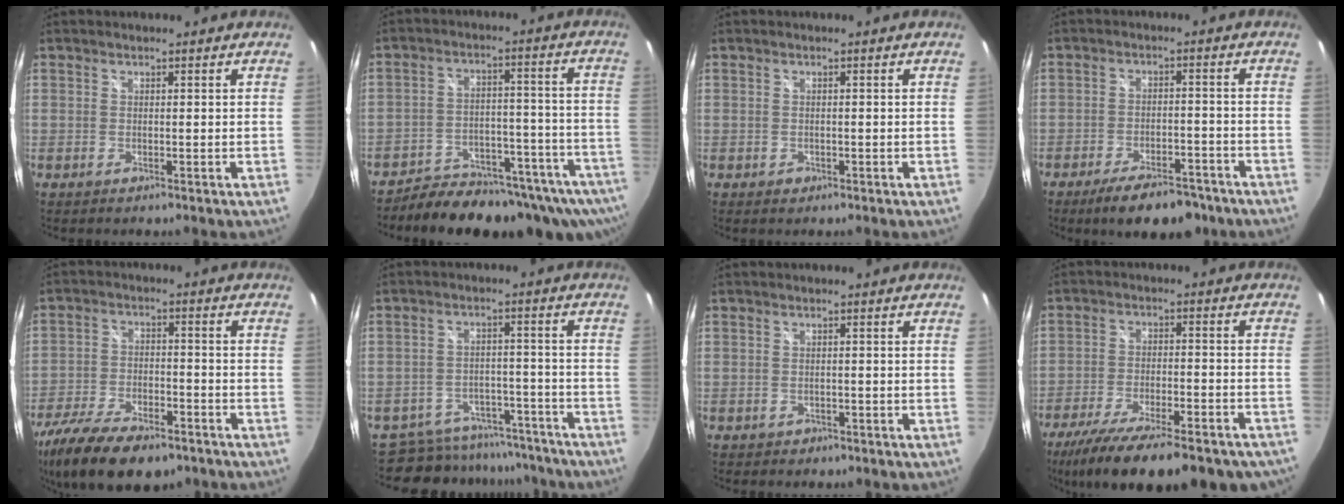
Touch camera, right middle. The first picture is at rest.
{"total": 21.3, "force": [-17.4, 6.6, 10.3], "torque": [-0.162, -0.027, -0.225]}
{"total": 1.1, "force": [-0.5, 0.9, 0.2], "torque": [-0.004, -0.002, -0.006]}
{"total": 10.9, "force": [-8.4, 4.0, 5.8], "torque": [-0.116, -0.003, -0.122]}
{"total": 18.9, "force": [-13.6, 7.5, 10.8], "torque": [-0.234, -0.043, -0.230]}
{"total": 16.3, "force": [-14.2, 7.1, 3.9], "torque": [-0.095, 0.028, -0.182]}
{"total": 2.3, "force": [-1.3, 1.7, 0.6], "torque": [-0.017, -0.004, -0.015]}
{"total": 25.7, "force": [-20.7, 7.0, 13.5], "torque": [-0.243, -0.048, -0.292]}